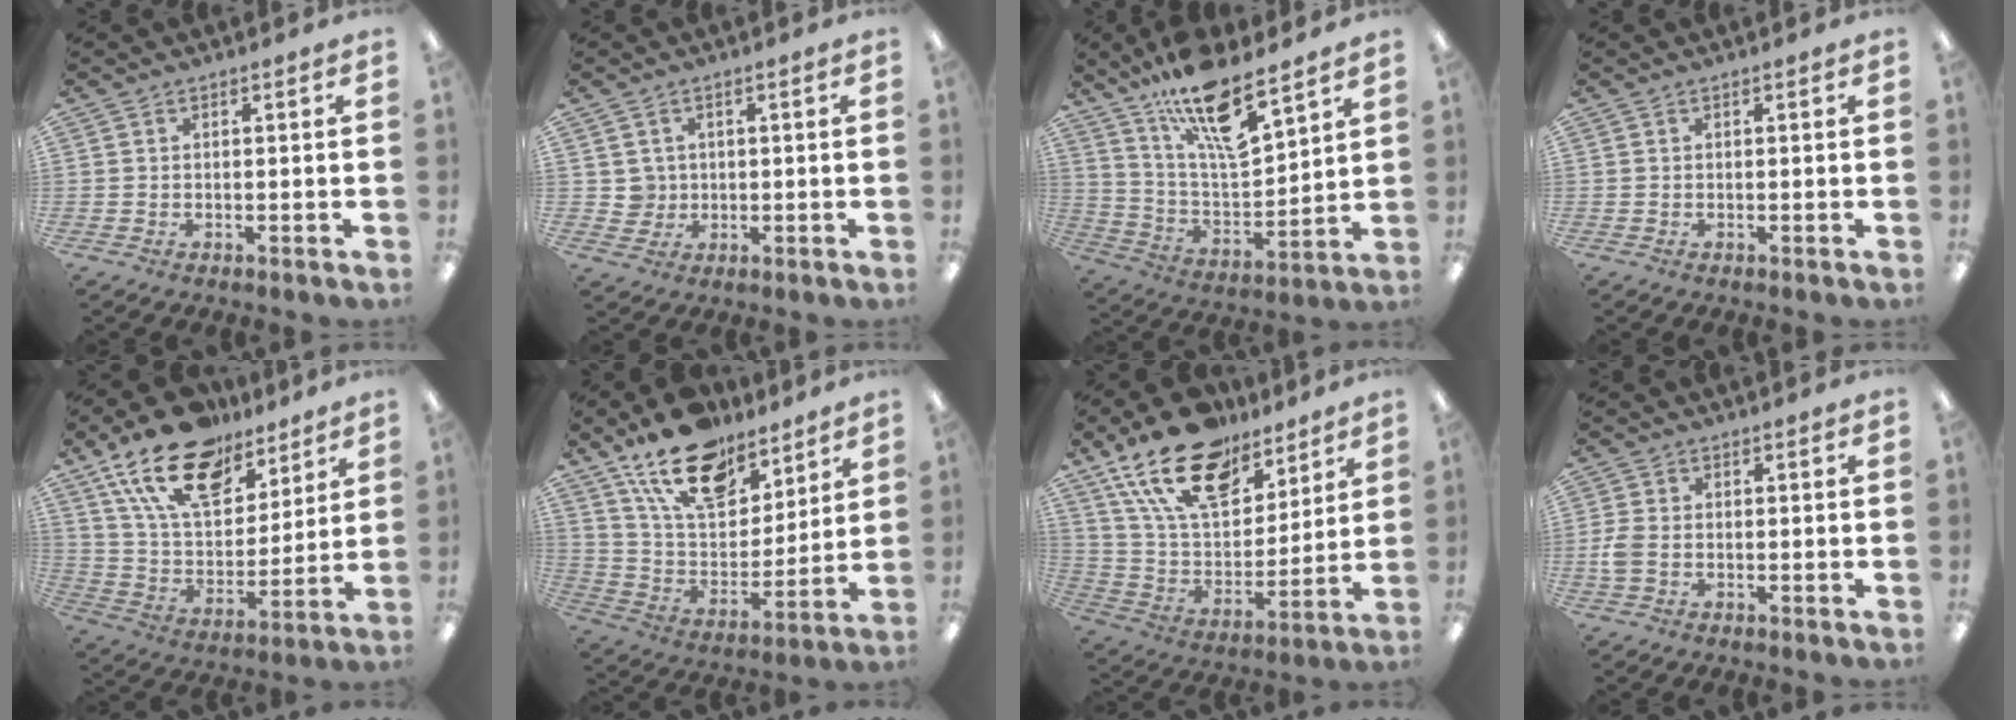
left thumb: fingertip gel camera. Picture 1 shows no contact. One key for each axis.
{"total": 3.5, "fx": 0.9, "fy": 3.4, "fz": 0.0, "tx": -0.004, "ty": 0.004, "tz": 0.015}
{"total": 17.8, "fx": 12.8, "fy": 5.3, "fz": 11.0, "tx": -0.195, "ty": -0.076, "tz": 0.218}
{"total": 0.0}
{"total": 20.8, "fx": 13.9, "fy": 10.7, "fz": 11.1, "tx": -0.209, "ty": -0.069, "tz": 0.250}
{"total": 18.5, "fx": 13.4, "fy": 9.2, "fz": 9.0, "tx": -0.172, "ty": -0.068, "tz": 0.242}
{"total": 21.3, "fx": 14.4, "fy": 11.2, "fz": 11.2, "tx": -0.213, "ty": -0.073, "tz": 0.260}
{"total": 3.8, "fx": -0.8, "fy": 2.4, "fz": 2.8, "tx": -0.061, "ty": 0.003, "tz": -0.015}